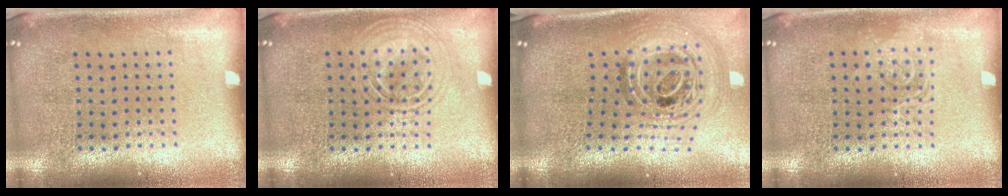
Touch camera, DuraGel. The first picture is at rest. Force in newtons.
{"total": 2.6, "press": 2.6, "slide": 0.3}
{"total": 2.1, "press": 1.7, "slide": 1.3}
{"total": 1.9, "press": 1.9, "slide": 0.3}